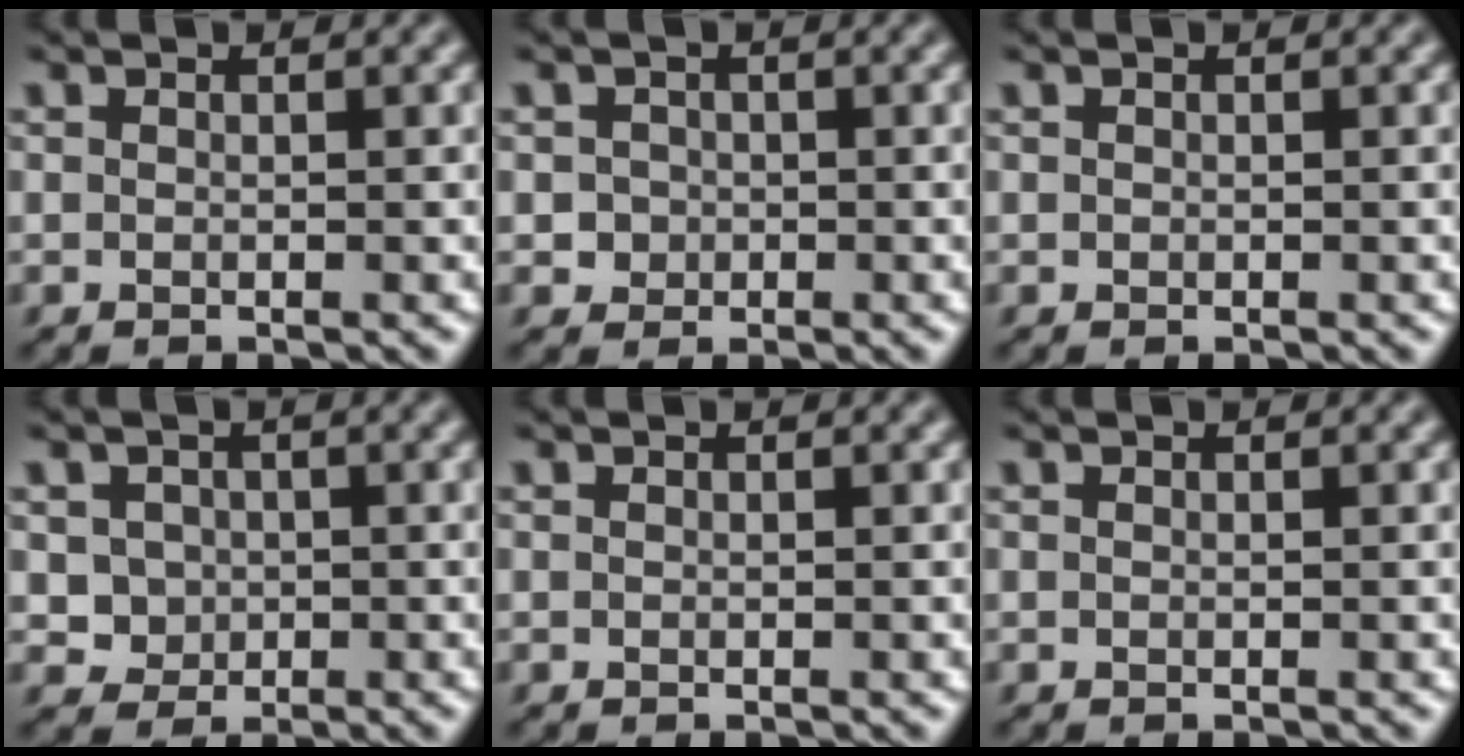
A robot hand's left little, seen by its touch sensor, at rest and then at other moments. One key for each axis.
{"total": 1.4, "fx": -0.1, "fy": 1.4, "fz": 0.3, "tx": 0.001, "ty": -0.002, "tz": 0.008}
{"total": 0.0}
{"total": 2.5, "fx": 0.3, "fy": 2.3, "fz": 0.9, "tx": -0.020, "ty": -0.005, "tz": 0.017}
{"total": 0.0}
{"total": 0.0}